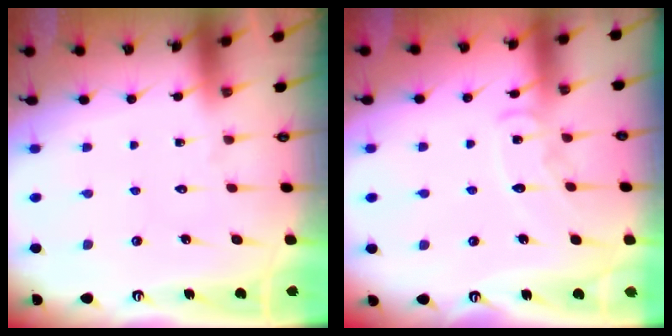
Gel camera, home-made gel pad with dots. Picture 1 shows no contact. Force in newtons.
{"total": 7.6, "press": 7.6, "slide": 0.3}